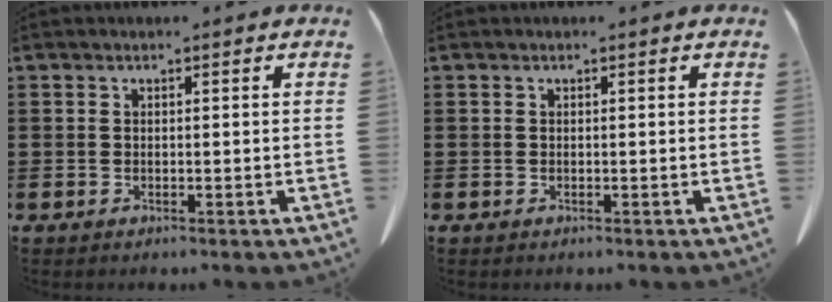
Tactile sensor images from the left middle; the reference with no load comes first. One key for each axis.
{"total": 0.0}